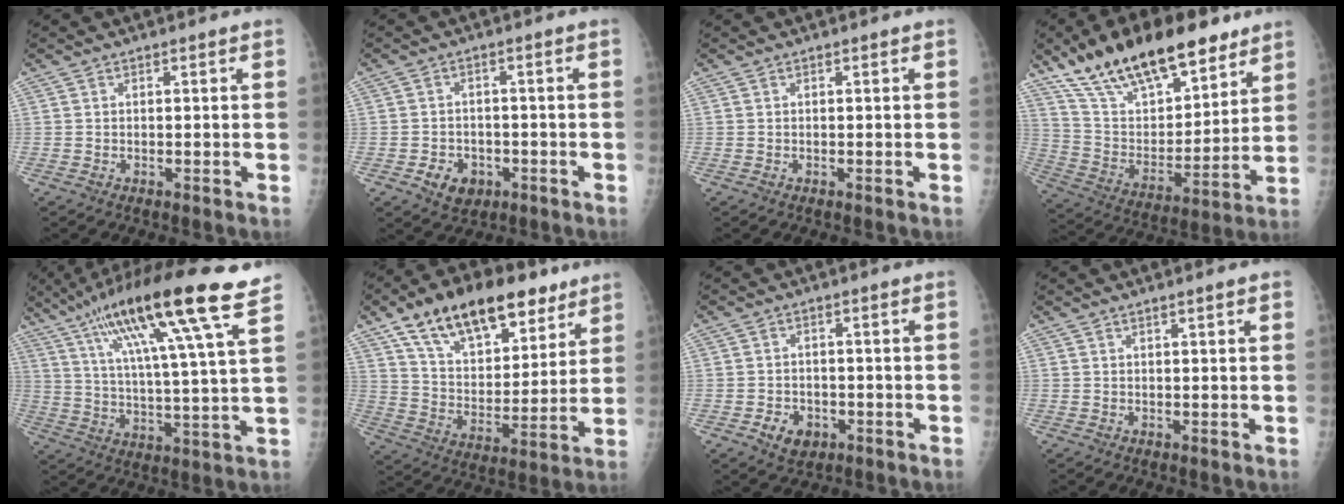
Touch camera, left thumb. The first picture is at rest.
{"total": 5.3, "force": [-2.2, 4.1, 2.4], "torque": [-0.024, 0.013, -0.027]}
{"total": 0.0}
{"total": 25.2, "force": [17.2, 10.6, 15.0], "torque": [-0.222, -0.043, 0.297]}
{"total": 20.9, "force": [12.4, 1.2, 16.8], "torque": [-0.273, -0.028, 0.200]}
{"total": 22.7, "force": [14.0, 11.4, 13.9], "torque": [-0.195, -0.032, 0.238]}
{"total": 4.5, "force": [-1.9, 3.4, 2.2], "torque": [-0.023, 0.010, -0.022]}
{"total": 1.9, "force": [1.1, 0.1, 1.6], "torque": [-0.026, 0.002, 0.016]}